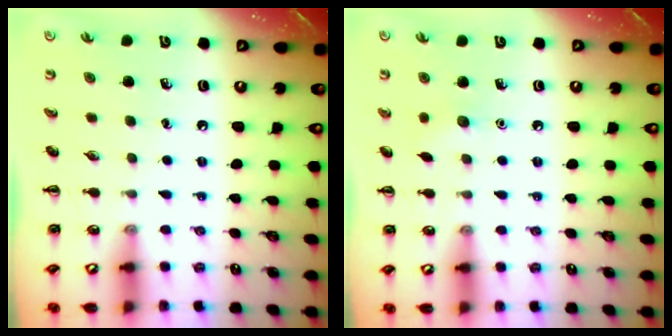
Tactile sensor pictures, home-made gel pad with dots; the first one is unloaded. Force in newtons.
{"total": 4.8, "press": 4.6, "slide": 1.4}